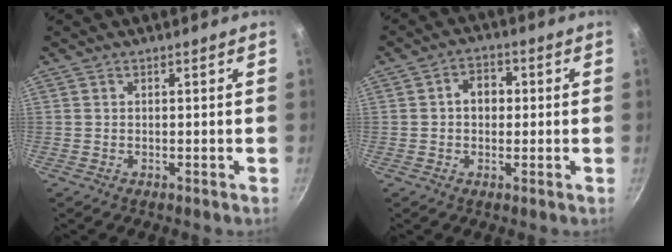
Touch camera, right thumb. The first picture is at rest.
{"total": 4.9, "force": [0.3, 3.9, 3.1], "torque": [-0.020, 0.011, -0.002]}